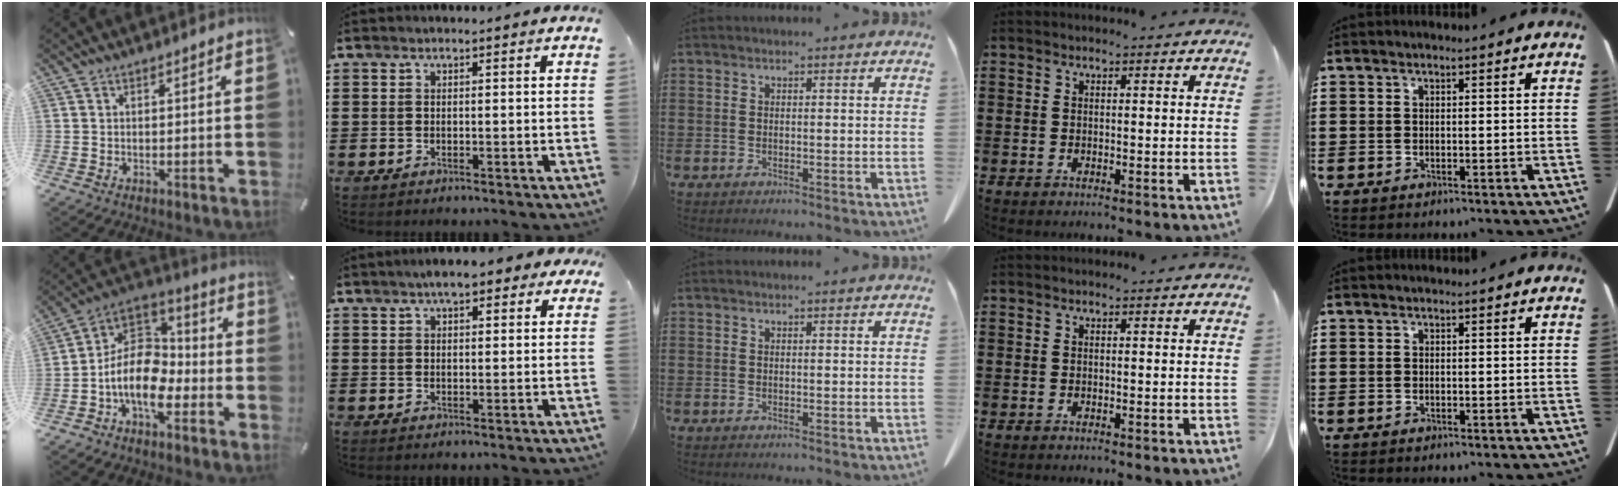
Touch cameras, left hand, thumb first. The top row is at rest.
{"thumb": {"total": 13.8, "force": [-5.5, 9.3, 8.6], "torque": [-0.183, 0.012, -0.102]}, "index": {"total": 4.6, "force": [3.2, 1.6, 2.9], "torque": [-0.057, 0.006, 0.054]}}